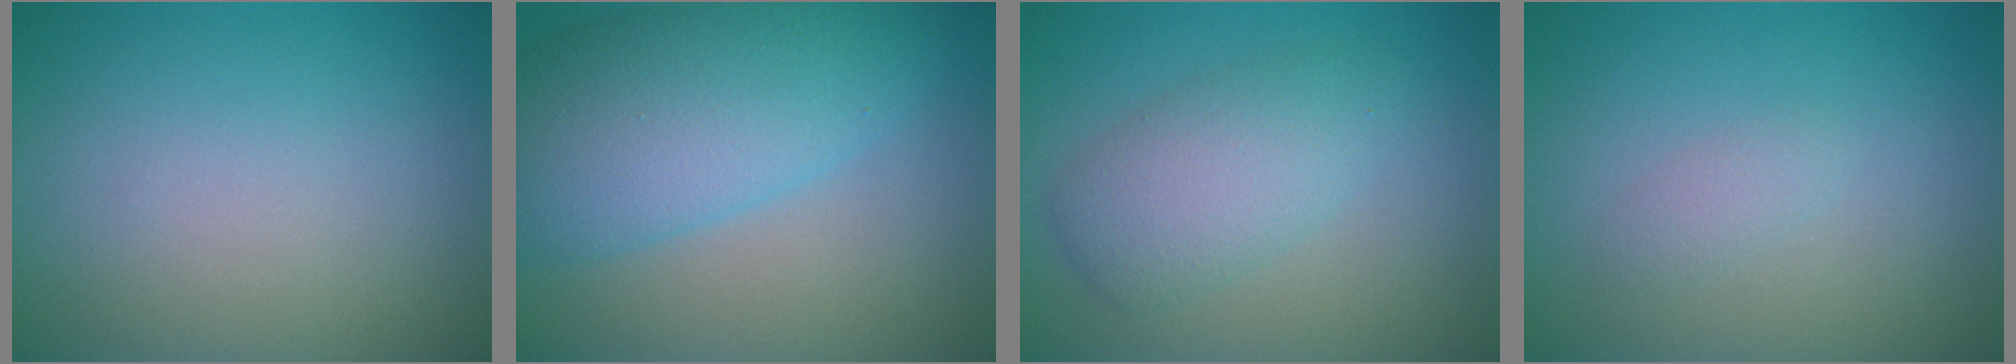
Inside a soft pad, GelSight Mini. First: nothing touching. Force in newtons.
{"total": 8.6, "press": 8.6, "slide": 0.2}
{"total": 4.2, "press": 4.2, "slide": 0.1}
{"total": 1.1, "press": 1.1, "slide": 0.1}